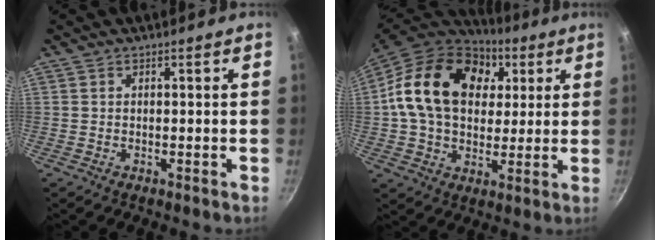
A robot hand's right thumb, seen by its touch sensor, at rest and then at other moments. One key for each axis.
{"total": 23.0, "fx": 6.0, "fy": 16.3, "fz": 15.1, "tx": -0.245, "ty": 0.009, "tz": 0.093}